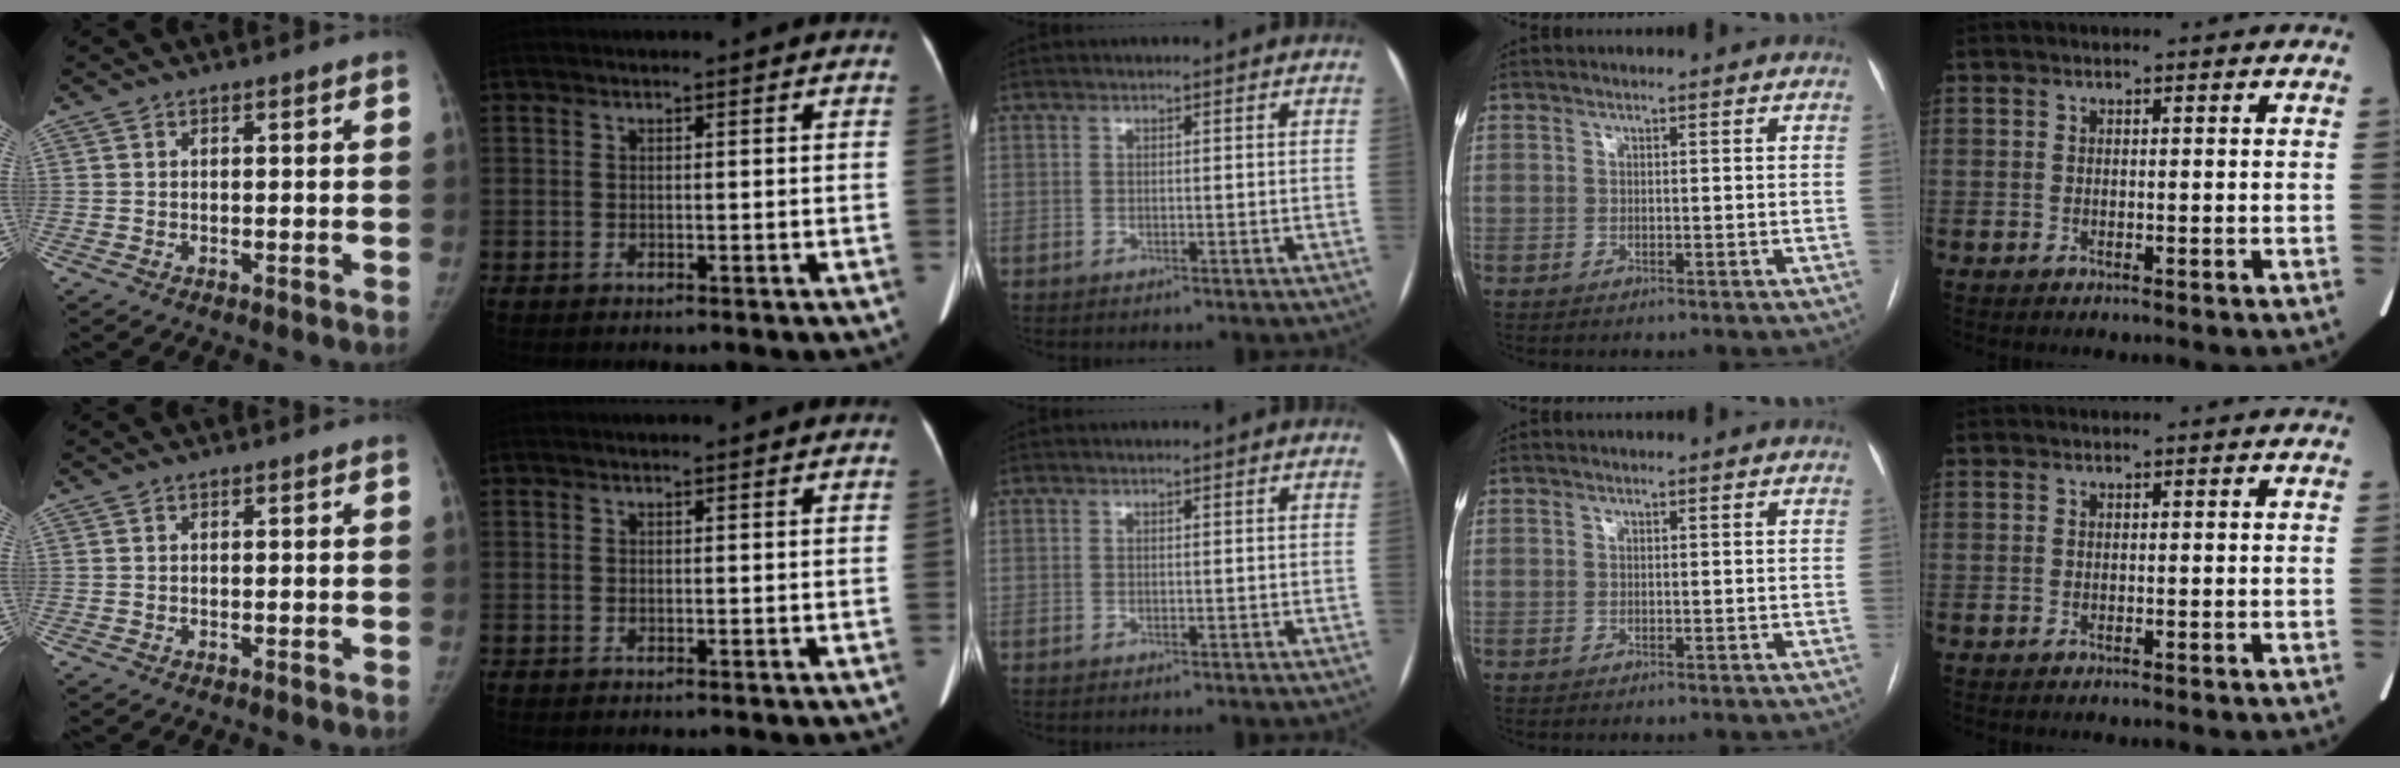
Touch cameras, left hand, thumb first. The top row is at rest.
{}